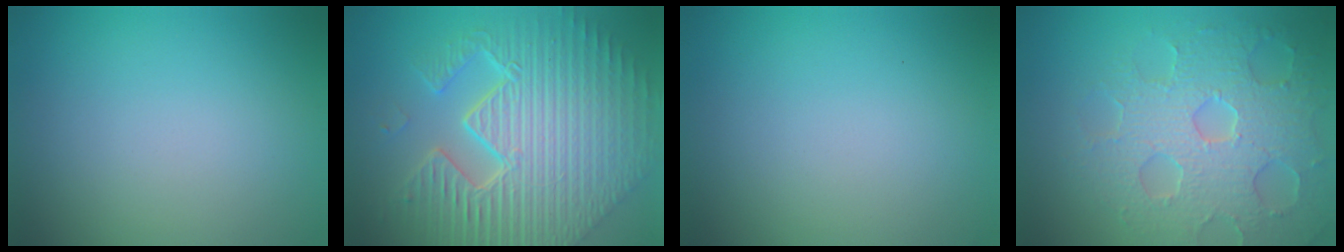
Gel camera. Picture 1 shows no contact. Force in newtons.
{"total": 11.4, "press": 7.4, "slide": 8.7}
{"total": 0.0}
{"total": 7.3, "press": 5.7, "slide": 4.5}